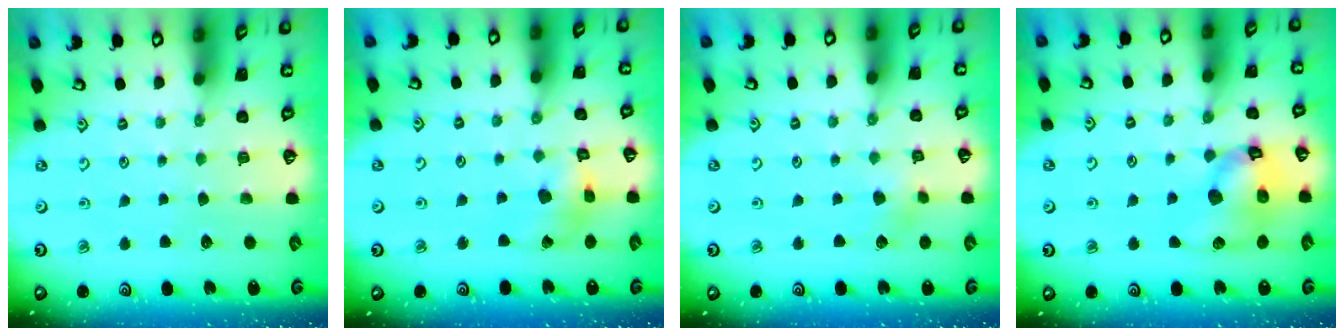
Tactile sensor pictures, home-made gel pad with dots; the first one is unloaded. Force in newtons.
{"total": 6.9, "press": 6.9, "slide": 0.8}
{"total": 3.0, "press": 2.9, "slide": 0.4}
{"total": 13.9, "press": 13.8, "slide": 1.0}